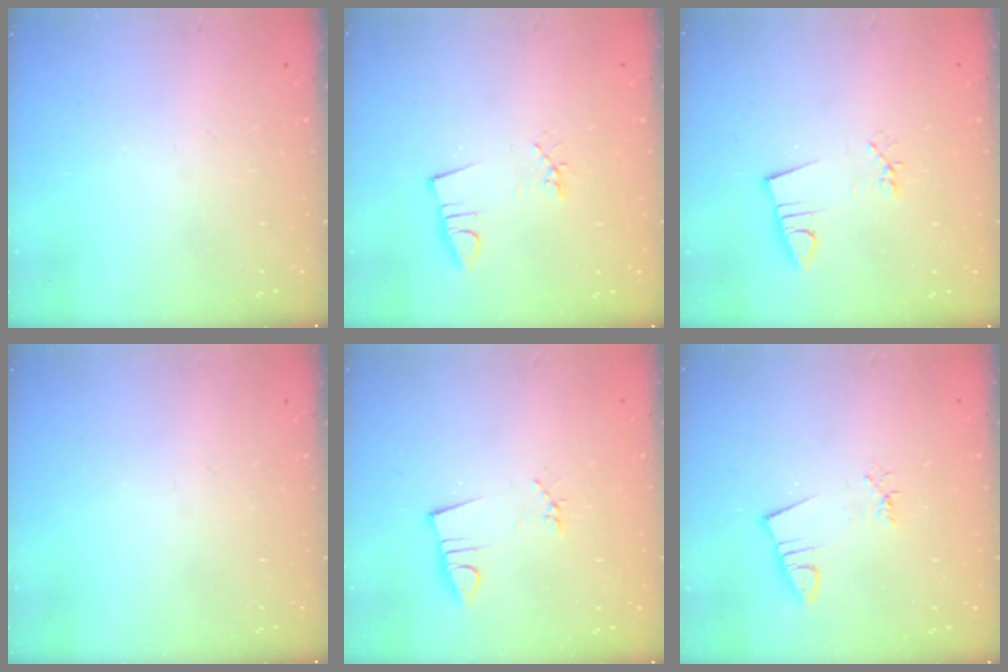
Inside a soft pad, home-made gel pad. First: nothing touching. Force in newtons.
{"total": 2.6, "press": 0.9, "slide": 2.4}
{"total": 2.9, "press": 1.6, "slide": 2.4}
{"total": 0.0}
{"total": 2.9, "press": 1.4, "slide": 2.5}
{"total": 1.1, "press": 1.1, "slide": 0.1}